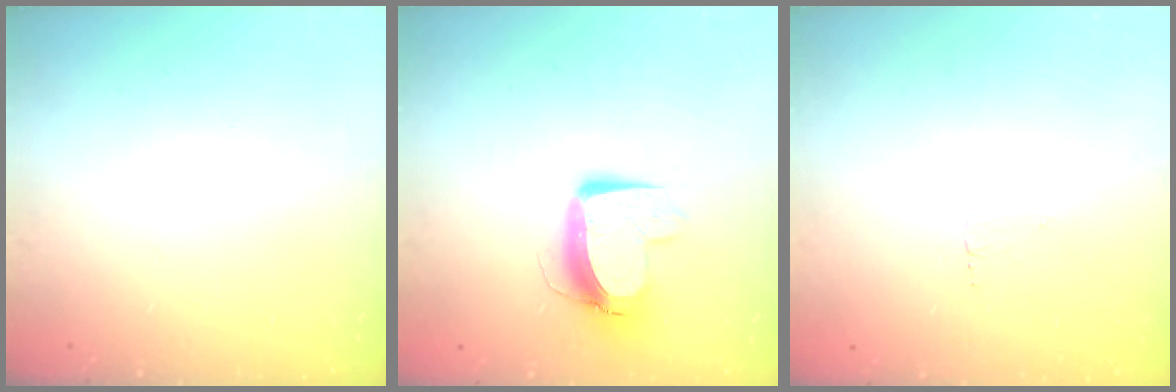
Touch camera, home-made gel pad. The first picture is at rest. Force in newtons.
{"total": 10.9, "press": 10.9, "slide": 1.2}
{"total": 2.7, "press": 2.7, "slide": 0.1}